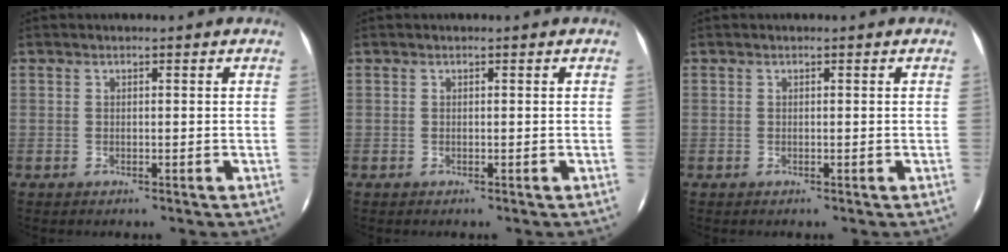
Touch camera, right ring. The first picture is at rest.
{"total": 0.0}
{"total": 0.0}